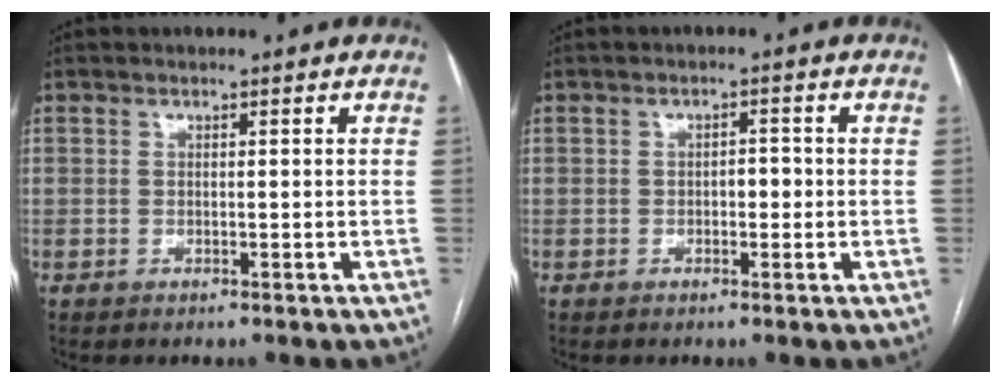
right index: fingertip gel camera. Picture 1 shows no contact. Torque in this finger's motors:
{"motor_torque": [0.48, 0.09, 0.03, 0.03]}